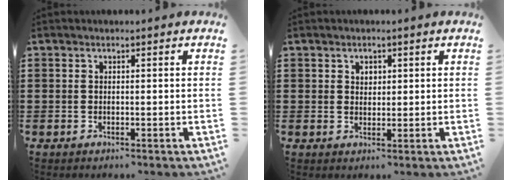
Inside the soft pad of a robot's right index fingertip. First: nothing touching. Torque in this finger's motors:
{"motor_torque": [0.01, -0.01, 0.00, 0.00]}